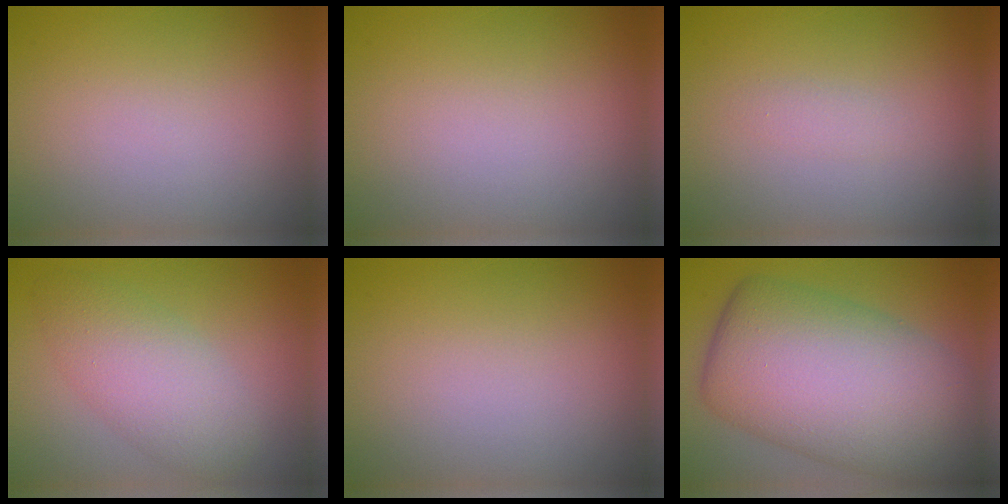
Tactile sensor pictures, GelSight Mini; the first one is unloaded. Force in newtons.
{"total": 0.0}
{"total": 0.9, "press": 0.9, "slide": 0.0}
{"total": 5.0, "press": 5.0, "slide": 0.1}
{"total": 0.0}
{"total": 13.7, "press": 13.7, "slide": 0.5}